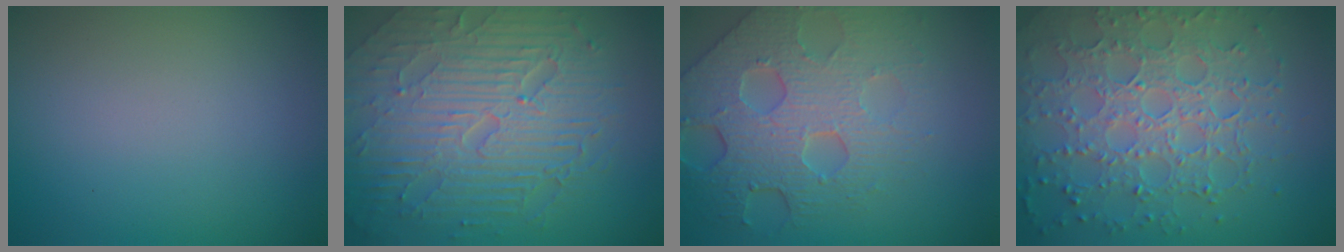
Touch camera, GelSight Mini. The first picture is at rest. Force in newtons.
{"total": 9.7, "press": 6.2, "slide": 7.4}
{"total": 7.7, "press": 5.7, "slide": 5.2}
{"total": 7.7, "press": 5.6, "slide": 5.3}